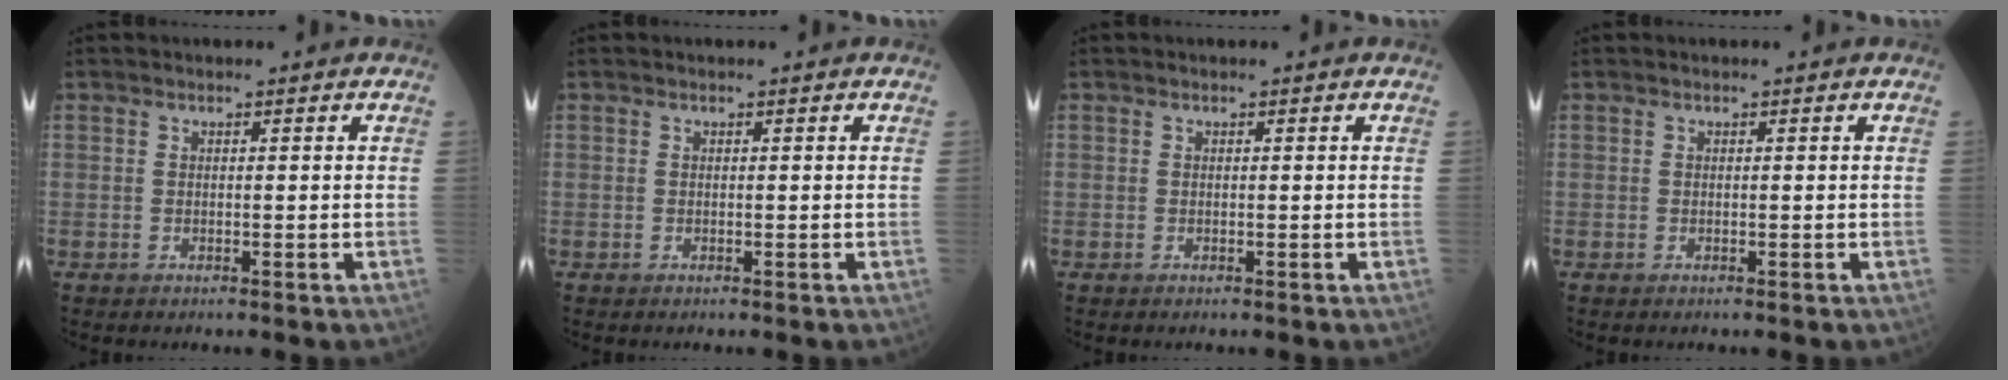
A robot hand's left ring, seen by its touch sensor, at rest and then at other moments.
{"total": 0.0}
{"total": 0.0}
{"total": 0.0}